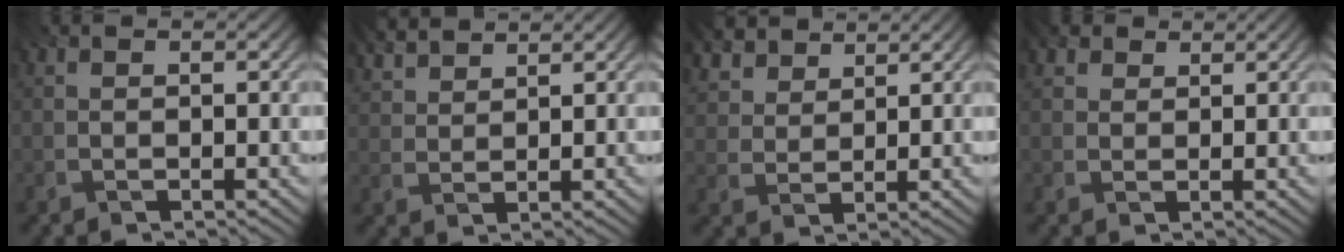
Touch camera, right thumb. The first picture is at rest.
{"total": 4.3, "force": [3.9, 1.1, 1.5], "torque": [-0.040, -0.007, 0.089]}
{"total": 4.9, "force": [4.0, 2.2, 1.9], "torque": [-0.052, 0.007, 0.077]}
{"total": 2.3, "force": [1.6, 1.5, 0.6], "torque": [-0.019, 0.000, 0.034]}